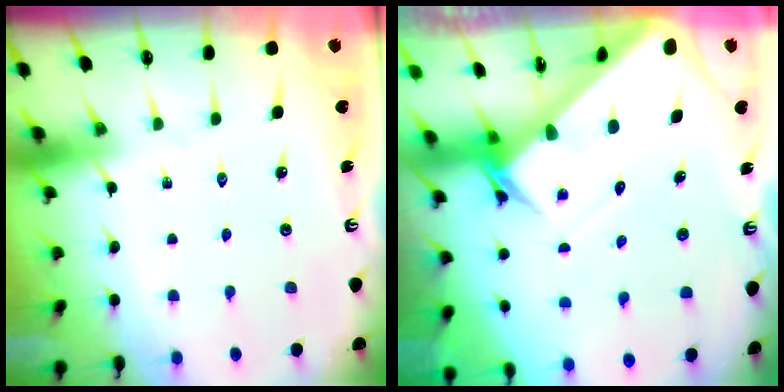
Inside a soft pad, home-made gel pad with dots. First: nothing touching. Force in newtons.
{"total": 3.9, "press": 3.9, "slide": 0.4}